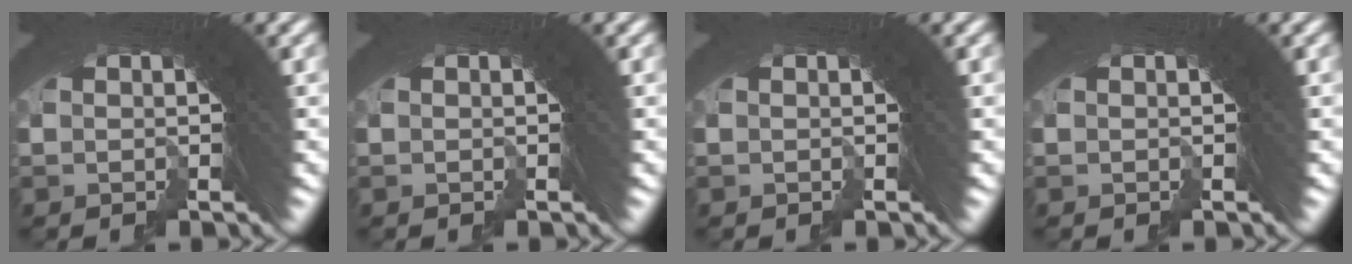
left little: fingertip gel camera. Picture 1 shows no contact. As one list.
[{"total": 0.0}, {"total": 0.0}, {"total": 0.0}]